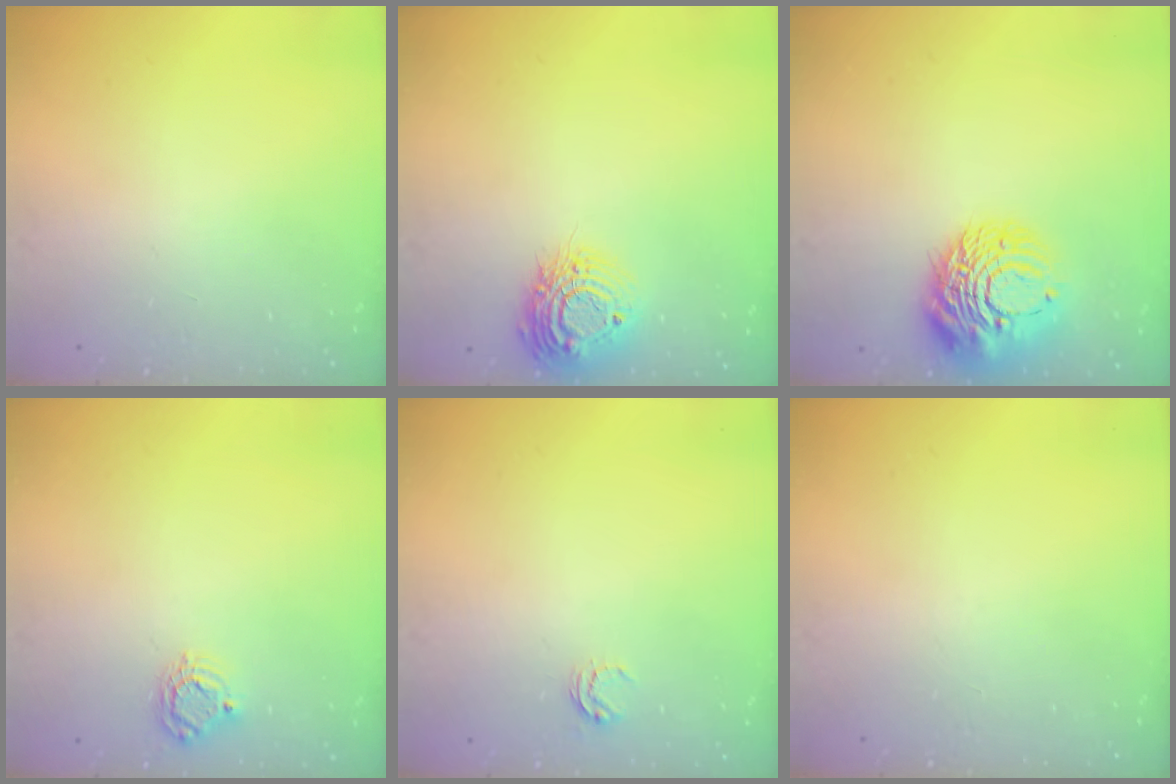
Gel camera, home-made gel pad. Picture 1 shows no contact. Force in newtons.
{"total": 13.9, "press": 13.9, "slide": 1.0}
{"total": 14.0, "press": 14.0, "slide": 1.3}
{"total": 6.0, "press": 6.0, "slide": 0.2}
{"total": 3.8, "press": 3.8, "slide": 0.3}
{"total": 0.0}